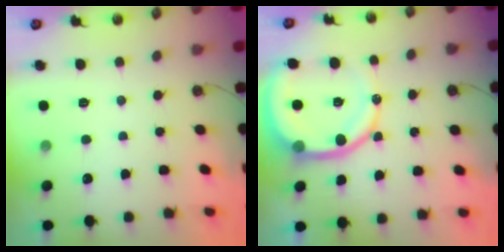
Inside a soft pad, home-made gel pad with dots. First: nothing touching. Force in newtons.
{"total": 14.1, "press": 13.9, "slide": 2.0}